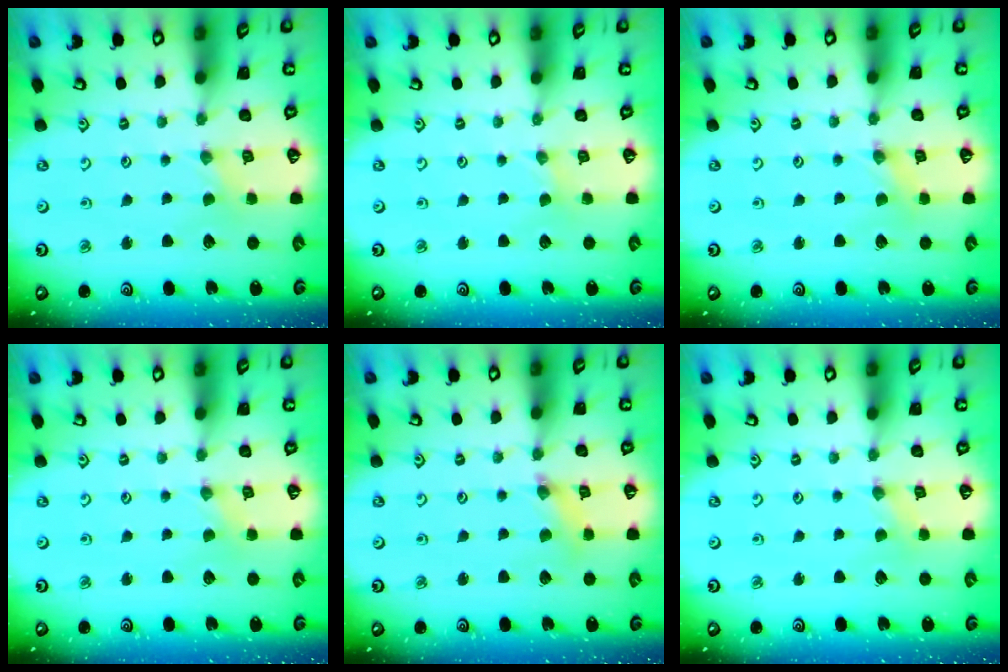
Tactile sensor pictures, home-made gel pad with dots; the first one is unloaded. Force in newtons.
{"total": 0.0}
{"total": 0.0}
{"total": 0.0}
{"total": 2.5, "press": 2.4, "slide": 0.3}
{"total": 0.0}